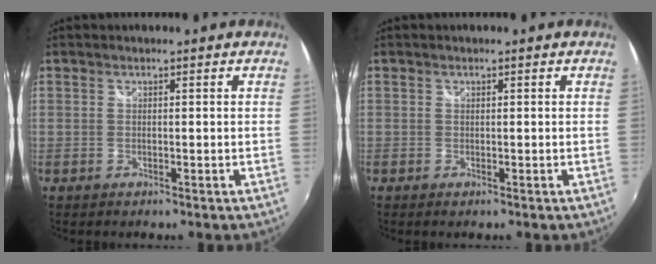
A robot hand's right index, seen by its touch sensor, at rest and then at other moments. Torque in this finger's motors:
{"motor_torque": [-0.14, -0.08, -0.07, -0.03]}